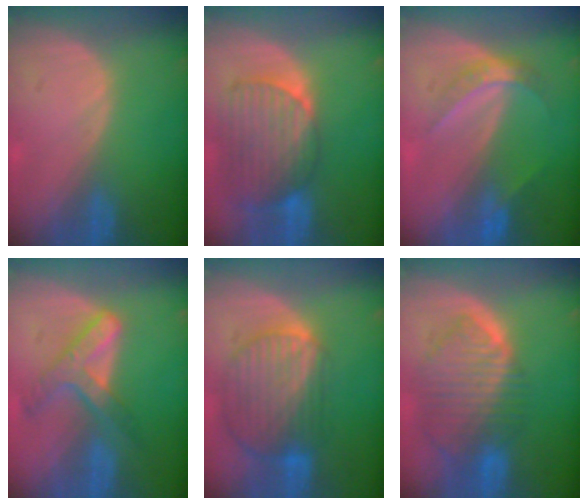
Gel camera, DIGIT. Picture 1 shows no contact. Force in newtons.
{"total": 9.8, "press": 8.5, "slide": 4.8}
{"total": 4.7, "press": 4.2, "slide": 2.1}
{"total": 7.0, "press": 5.9, "slide": 3.7}
{"total": 10.4, "press": 8.8, "slide": 5.5}
{"total": 9.9, "press": 8.4, "slide": 5.2}